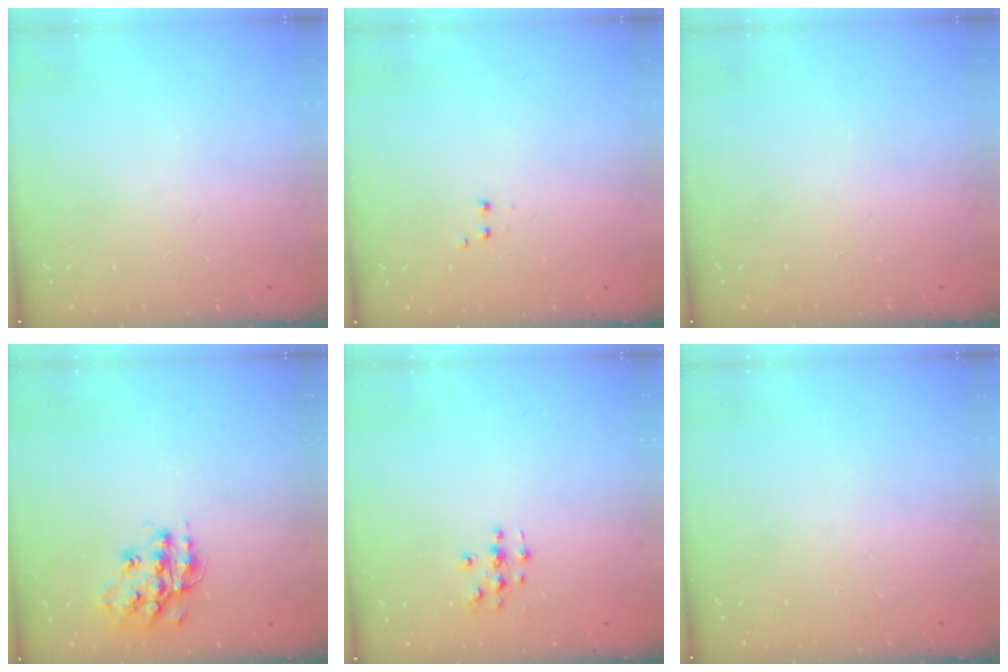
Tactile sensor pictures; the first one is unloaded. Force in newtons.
{"total": 1.9, "press": 1.8, "slide": 0.5}
{"total": 0.0}
{"total": 14.4, "press": 14.4, "slide": 0.7}
{"total": 2.8, "press": 2.8, "slide": 0.3}
{"total": 0.0}